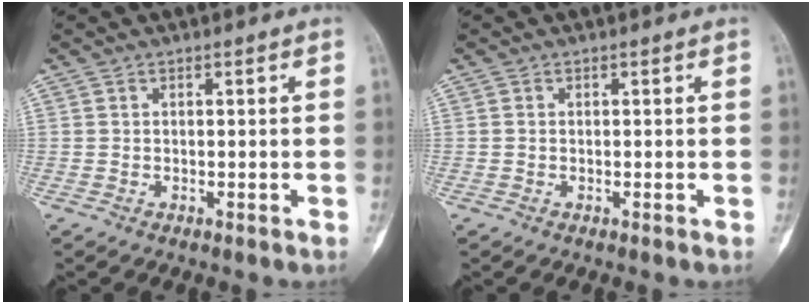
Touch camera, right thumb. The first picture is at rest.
{"total": 0.0}